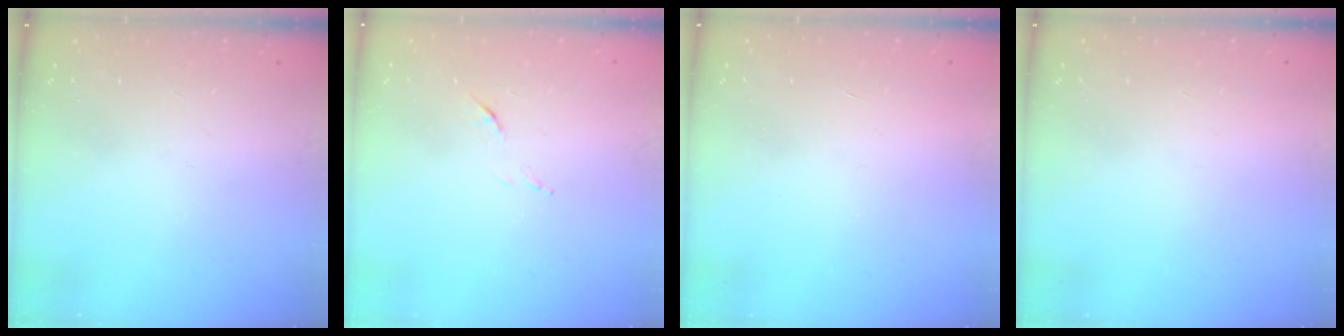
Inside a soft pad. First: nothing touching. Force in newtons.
{"total": 6.8, "press": 6.8, "slide": 0.8}
{"total": 1.7, "press": 1.7, "slide": 0.1}
{"total": 1.5, "press": 1.5, "slide": 0.1}